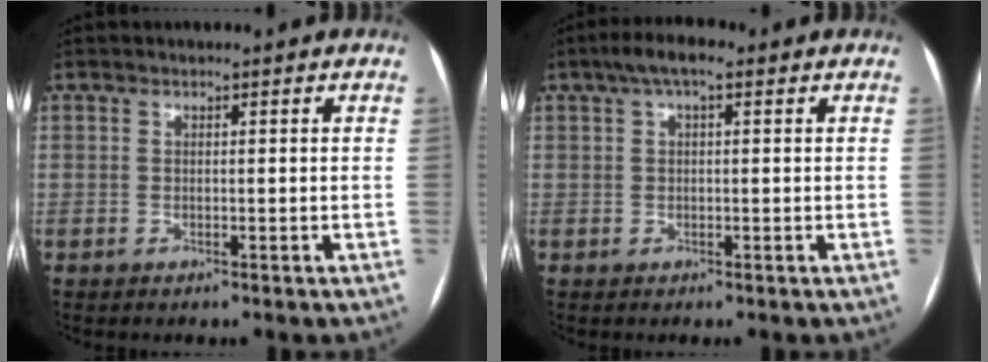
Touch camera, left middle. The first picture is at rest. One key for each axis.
{"total": 4.5, "fx": 2.3, "fy": 1.4, "fz": 3.6, "tx": -0.067, "ty": 0.029, "tz": 0.035}